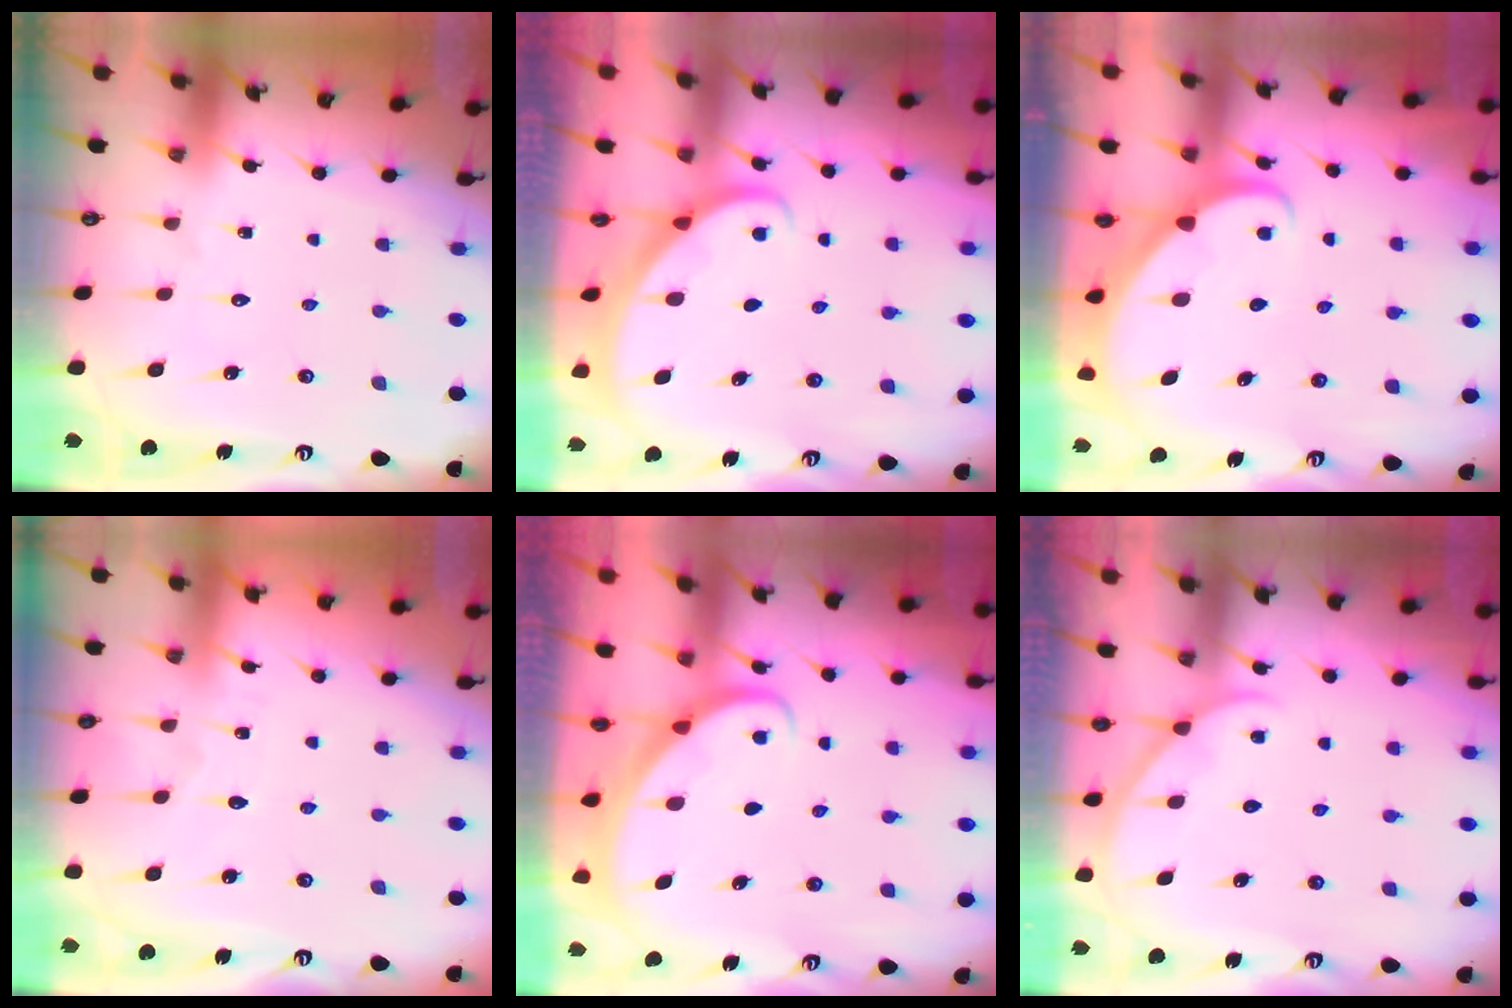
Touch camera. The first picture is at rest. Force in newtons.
{"total": 2.1, "press": 2.1, "slide": 0.1}
{"total": 2.6, "press": 2.6, "slide": 0.4}
{"total": 3.1, "press": 3.1, "slide": 0.3}
{"total": 2.3, "press": 2.3, "slide": 0.1}
{"total": 2.8, "press": 2.8, "slide": 0.4}